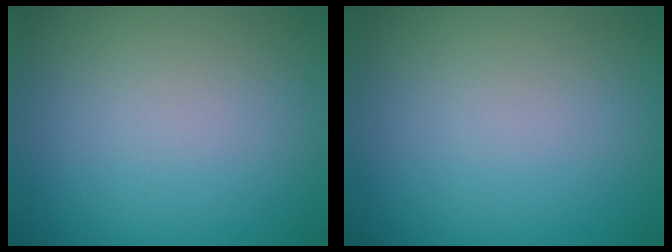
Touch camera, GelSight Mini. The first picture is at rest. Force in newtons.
{"total": 0.0}